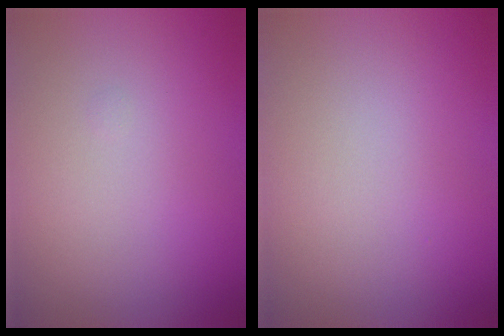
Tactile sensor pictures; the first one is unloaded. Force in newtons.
{"total": 0.0}